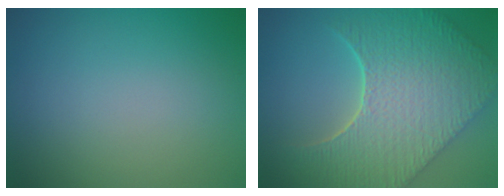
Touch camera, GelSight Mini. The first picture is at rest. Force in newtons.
{"total": 9.8, "press": 7.1, "slide": 6.7}